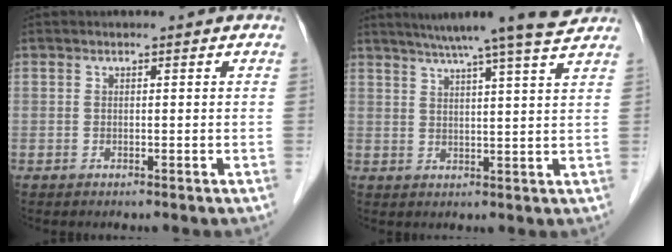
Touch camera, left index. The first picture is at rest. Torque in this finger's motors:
{"motor_torque": [0.62, -0.66, 0.26, 0.02]}